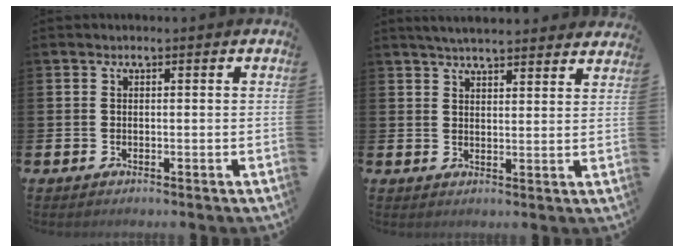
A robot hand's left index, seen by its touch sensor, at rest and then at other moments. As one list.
[{"total": 4.4, "force": [4.2, 0.3, 1.0], "torque": [-0.020, -0.019, 0.076]}]